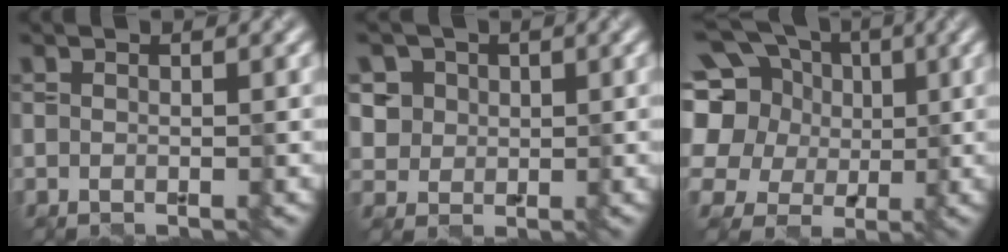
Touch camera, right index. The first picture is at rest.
{"total": 4.7, "force": [1.9, 4.0, 1.6], "torque": [-0.031, 0.009, 0.032]}
{"total": 14.7, "force": [4.2, 12.2, 7.1], "torque": [-0.187, 0.040, 0.049]}